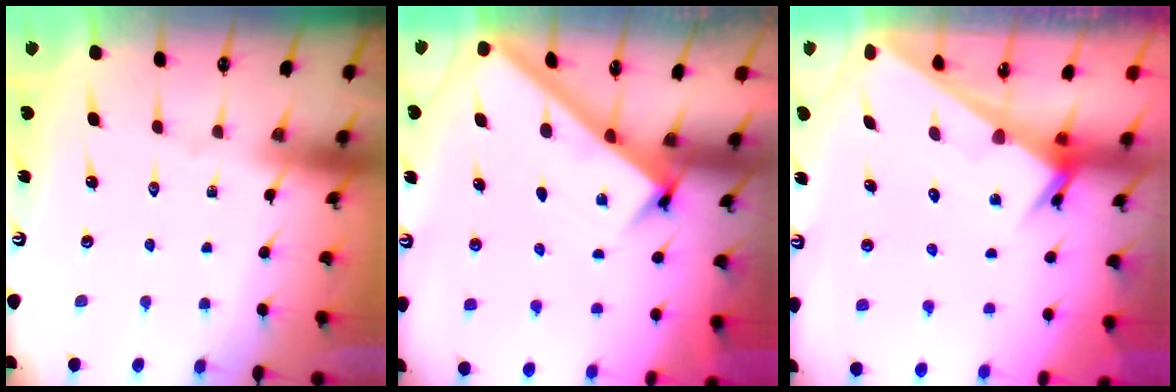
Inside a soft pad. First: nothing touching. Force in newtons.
{"total": 3.0, "press": 3.0, "slide": 0.1}
{"total": 2.4, "press": 2.4, "slide": 0.1}